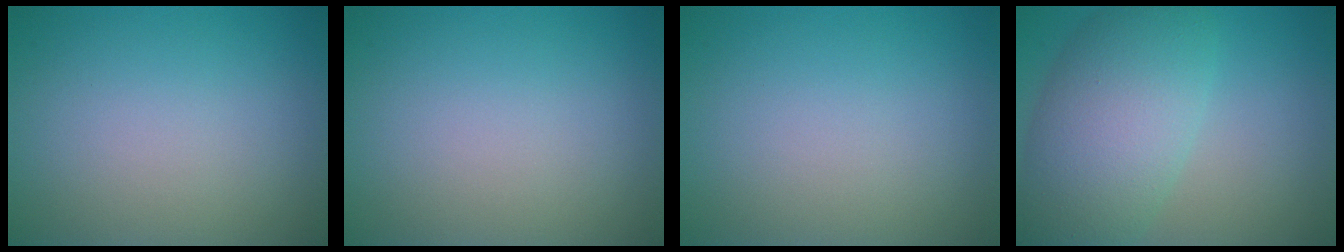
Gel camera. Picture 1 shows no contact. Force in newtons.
{"total": 0.0}
{"total": 0.0}
{"total": 8.2, "press": 8.2, "slide": 0.4}